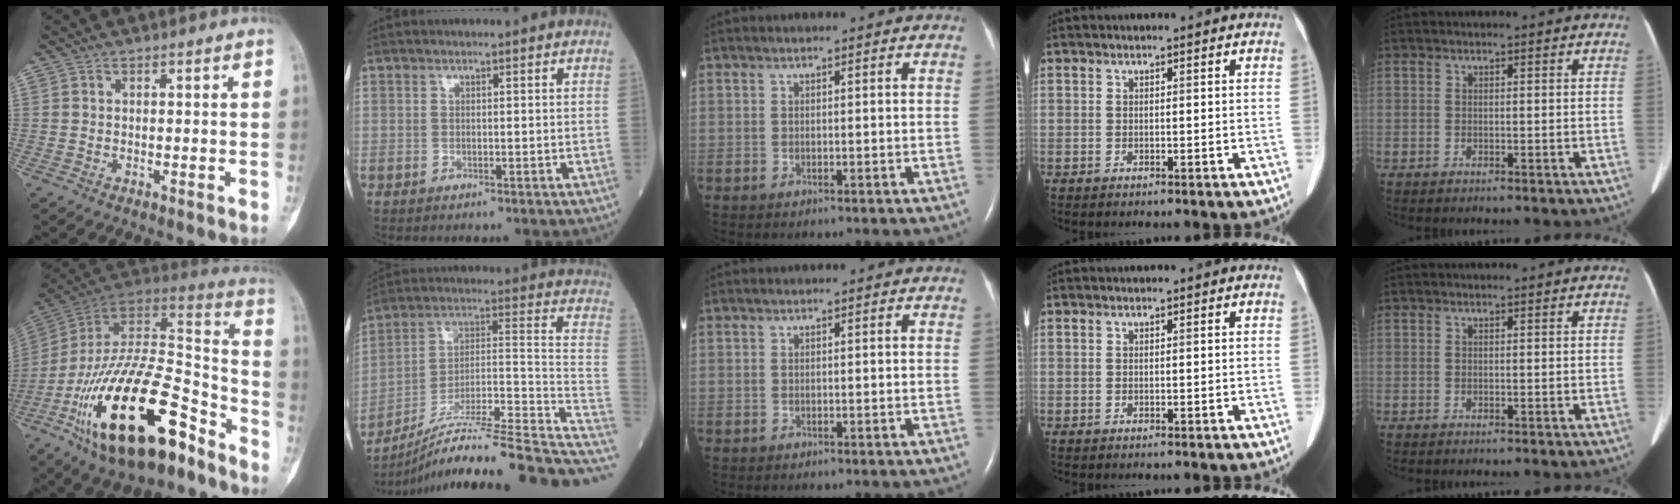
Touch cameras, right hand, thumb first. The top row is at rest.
{"thumb": {"total": 31.3, "force": [-16.3, 12.9, 23.4], "torque": [-0.406, 0.063, -0.270]}, "index": {"total": 24.9, "force": [-20.2, -0.5, 14.6], "torque": [-0.170, 0.017, -0.320]}}